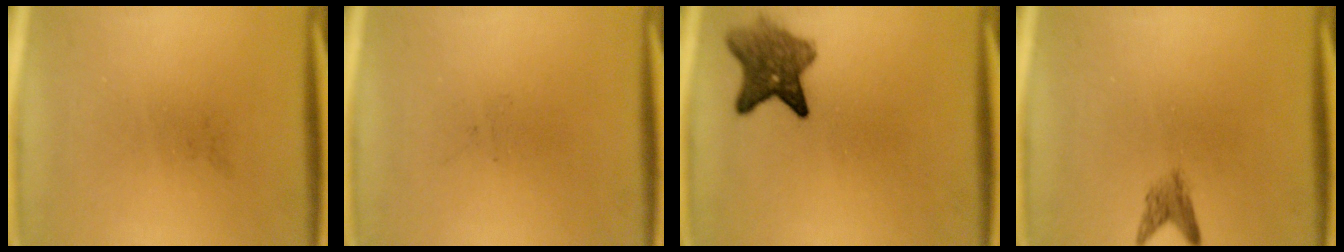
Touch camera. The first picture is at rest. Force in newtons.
{"total": 0.0}
{"total": 6.3}
{"total": 2.0}